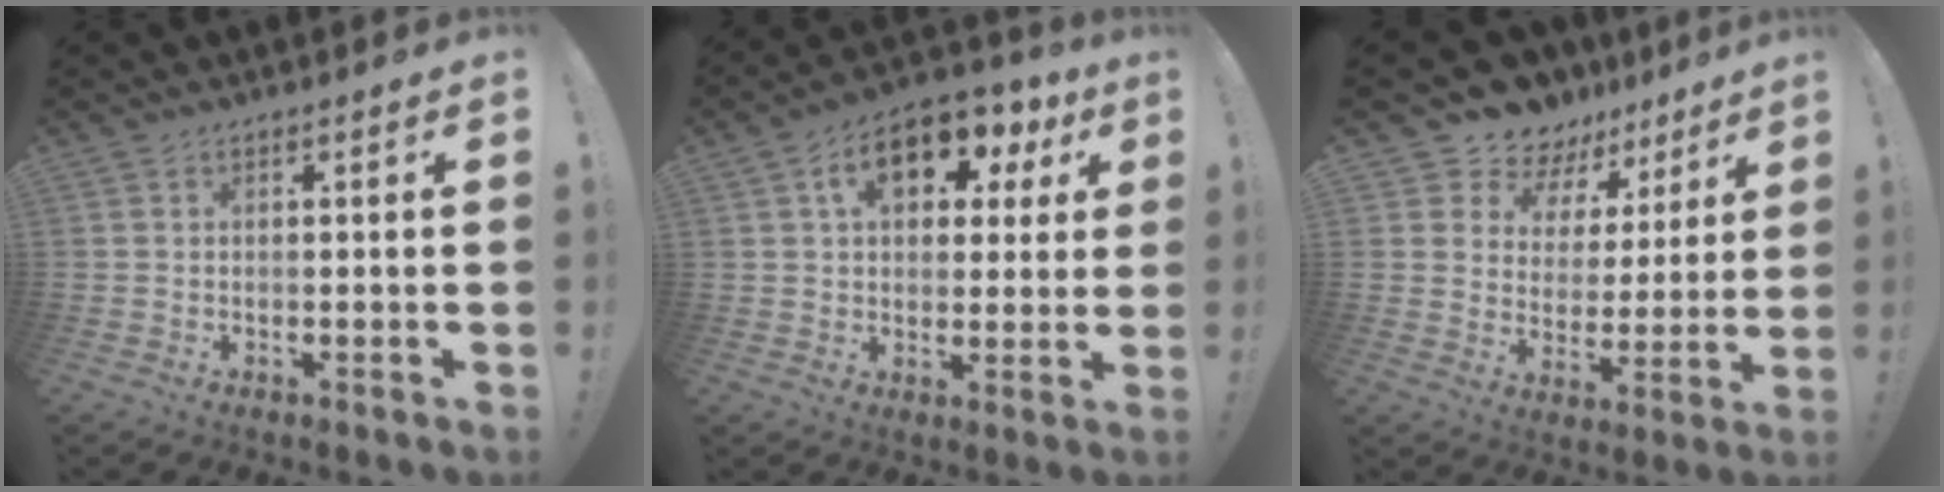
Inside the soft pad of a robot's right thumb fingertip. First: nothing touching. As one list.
[{"total": 13.8, "force": [5.7, 8.5, 9.2], "torque": [-0.137, -0.016, 0.099]}, {"total": 8.9, "force": [7.1, 5.2, 1.1], "torque": [-0.034, -0.061, 0.135]}]